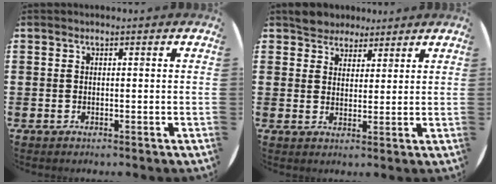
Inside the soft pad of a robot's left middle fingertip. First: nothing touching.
{"total": 3.9, "force": [3.5, 1.7, -0.3], "torque": [-0.002, -0.004, 0.067]}